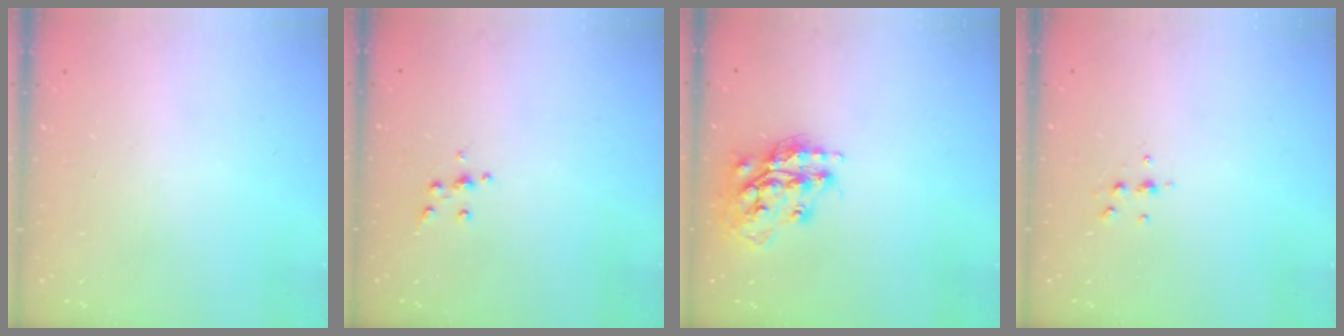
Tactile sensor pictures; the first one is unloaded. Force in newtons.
{"total": 4.5, "press": 4.5, "slide": 0.5}
{"total": 15.4, "press": 15.3, "slide": 1.1}
{"total": 4.7, "press": 4.6, "slide": 1.0}